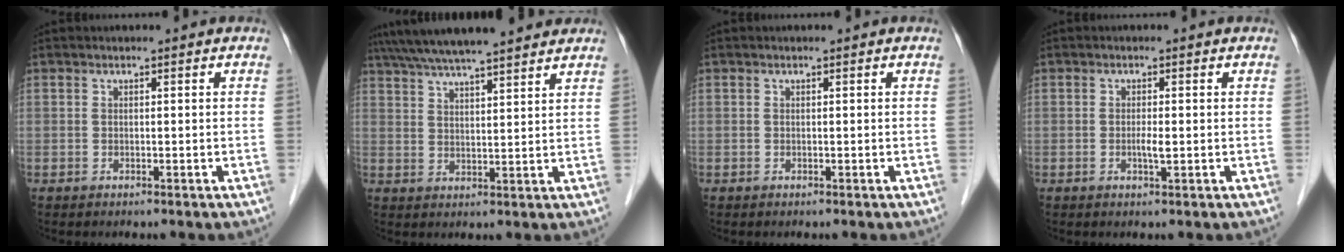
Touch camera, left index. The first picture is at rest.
{"total": 17.2, "force": [15.0, 1.7, 8.2], "torque": [-0.144, 0.045, 0.223]}
{"total": 0.0}
{"total": 1.5, "force": [-0.3, 0.1, 1.5], "torque": [-0.029, -0.003, -0.003]}